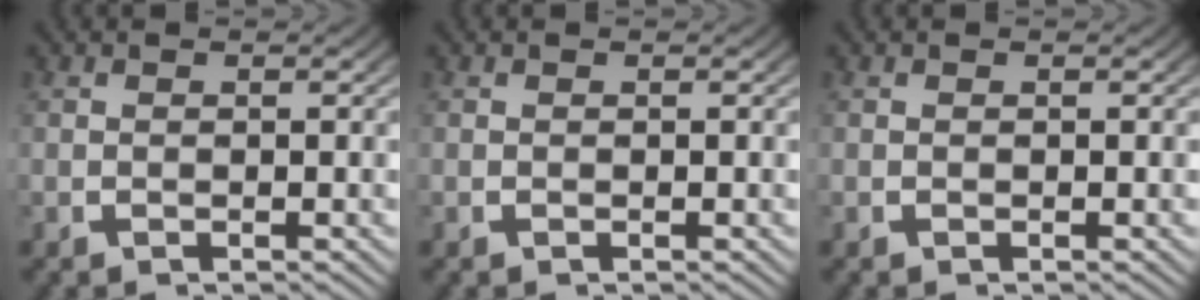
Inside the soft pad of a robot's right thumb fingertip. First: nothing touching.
{"total": 0.0}
{"total": 0.0}